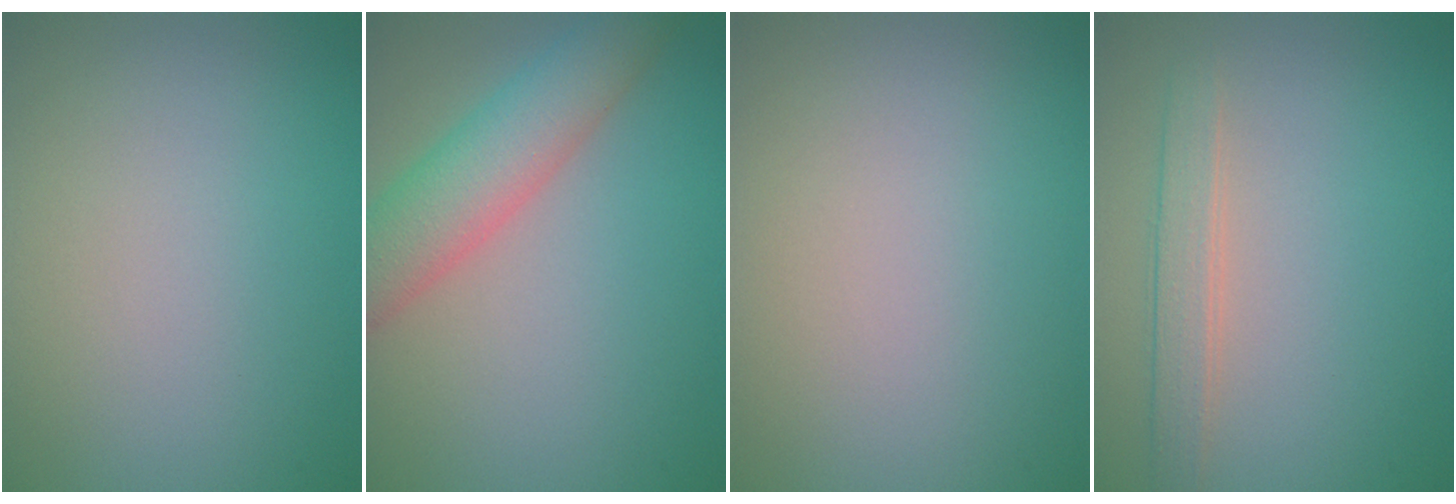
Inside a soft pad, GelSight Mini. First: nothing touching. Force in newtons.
{"total": 5.8, "press": 5.8, "slide": 0.5}
{"total": 0.0}
{"total": 2.3, "press": 2.3, "slide": 0.3}